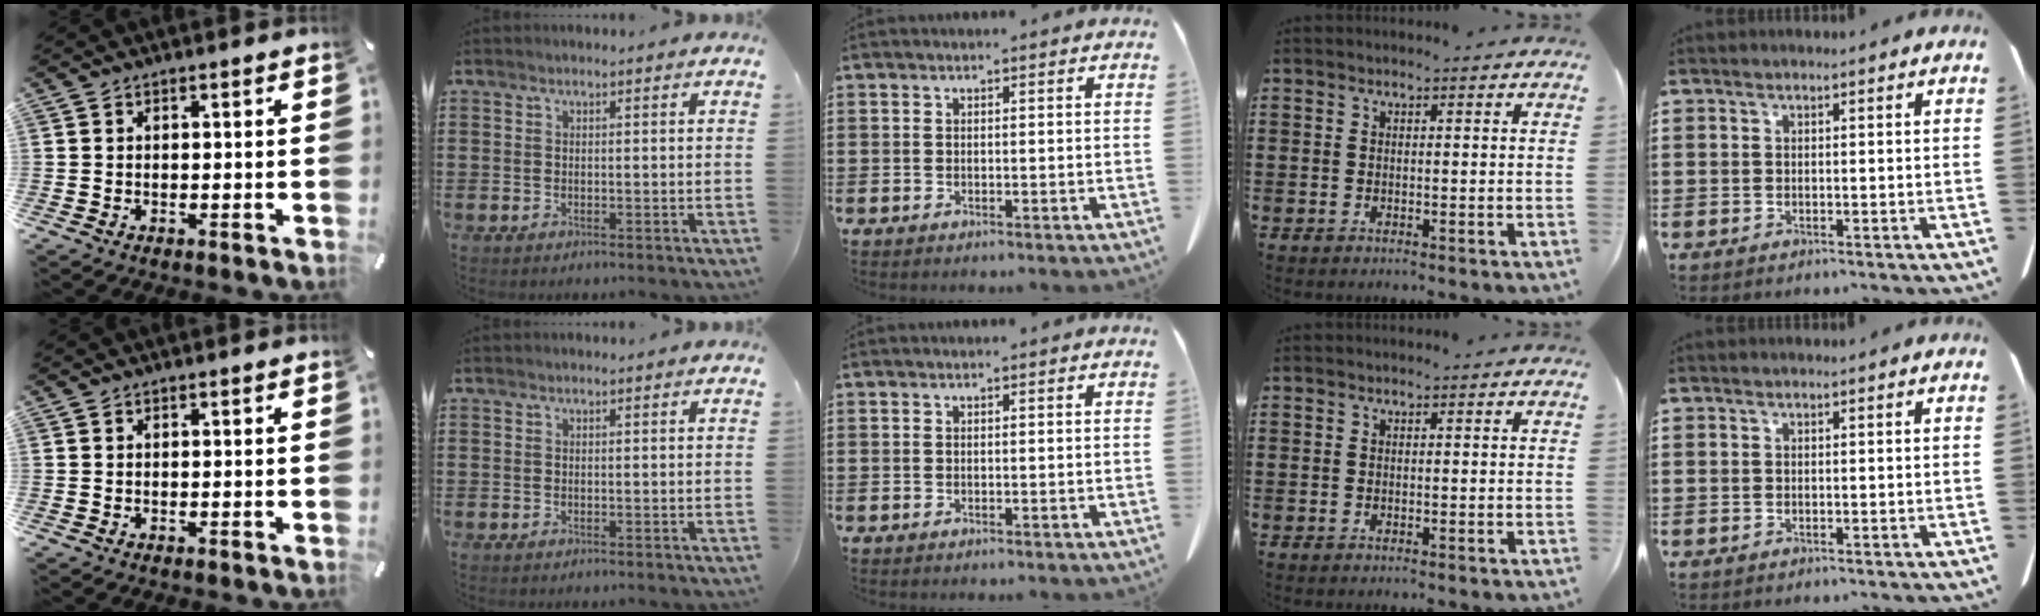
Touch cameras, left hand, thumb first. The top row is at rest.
{}